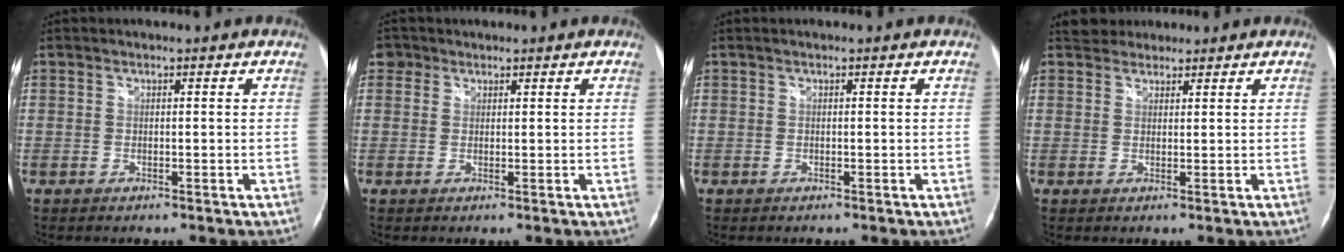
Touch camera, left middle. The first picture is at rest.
{"total": 2.3, "force": [1.4, 1.9, 0.2], "torque": [-0.001, 0.009, 0.020]}
{"total": 0.0}
{"total": 2.7, "force": [2.4, 1.2, -0.2], "torque": [0.001, 0.016, 0.039]}